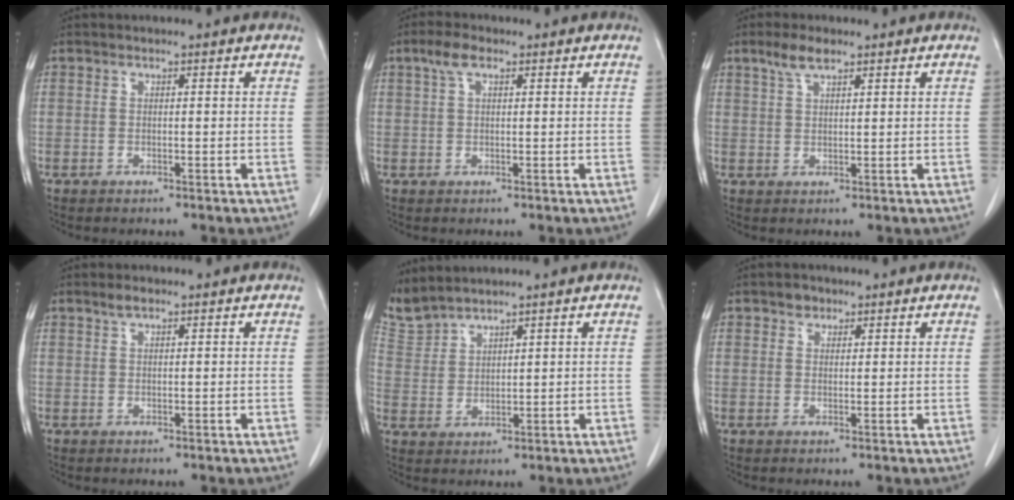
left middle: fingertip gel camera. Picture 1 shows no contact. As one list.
[{"total": 3.1, "force": [1.7, 1.2, 2.3], "torque": [-0.052, 0.014, 0.036]}, {"total": 3.6, "force": [2.6, 0.9, 2.4], "torque": [-0.054, 0.007, 0.052]}, {"total": 1.4, "force": [1.0, 0.4, 0.8], "torque": [-0.017, 0.004, 0.020]}, {"total": 4.6, "force": [4.6, -0.1, 0.1], "torque": [-0.020, 0.010, 0.107]}, {"total": 1.7, "force": [1.1, 1.2, 0.4], "torque": [-0.004, -0.001, 0.017]}]